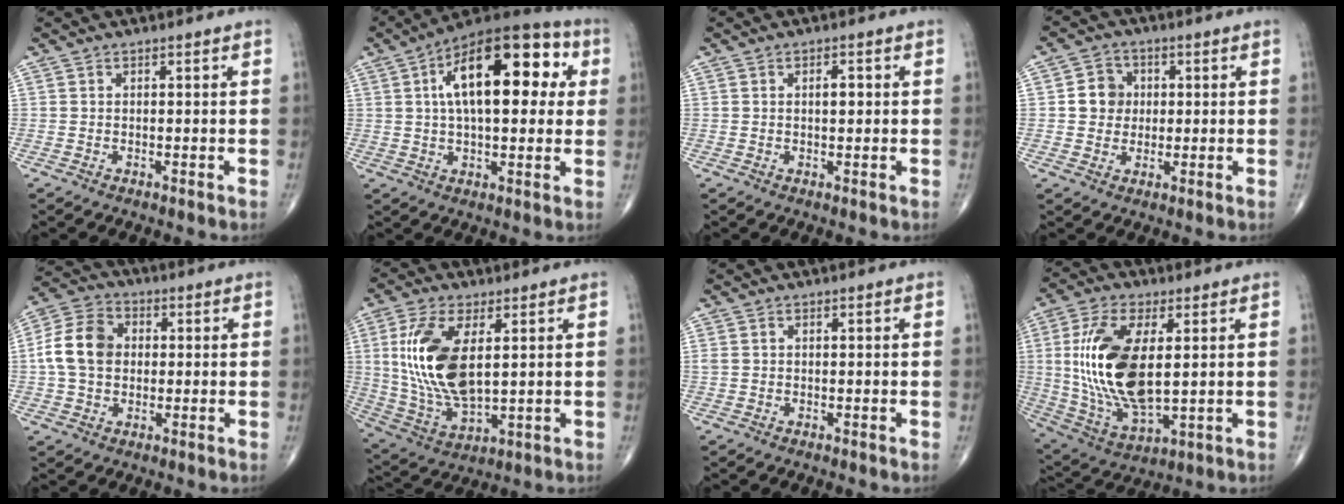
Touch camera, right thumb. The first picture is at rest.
{"total": 21.4, "force": [5.0, 9.9, 18.3], "torque": [-0.256, 0.023, 0.066]}
{"total": 2.2, "force": [0.4, 1.1, 1.9], "torque": [-0.026, 0.001, 0.005]}
{"total": 5.6, "force": [0.6, 5.1, 2.3], "torque": [-0.009, 0.004, 0.004]}
{"total": 10.5, "force": [0.6, 7.9, 6.8], "torque": [-0.122, 0.022, 0.003]}
{"total": 16.5, "force": [3.3, 7.7, 14.2], "torque": [-0.293, -0.017, 0.075]}
{"total": 1.1, "force": [0.2, 0.8, 0.7], "torque": [-0.025, 0.010, 0.010]}
{"total": 19.4, "force": [2.4, 9.0, 17.0], "torque": [-0.346, -0.018, 0.055]}